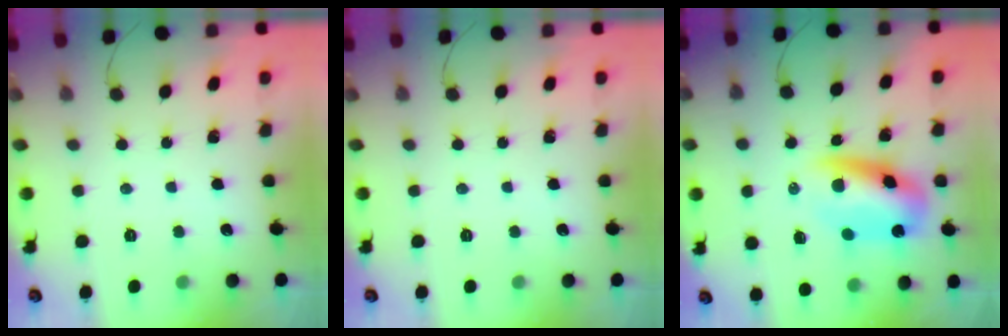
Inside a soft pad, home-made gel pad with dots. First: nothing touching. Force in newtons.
{"total": 0.0}
{"total": 9.7, "press": 9.4, "slide": 2.3}